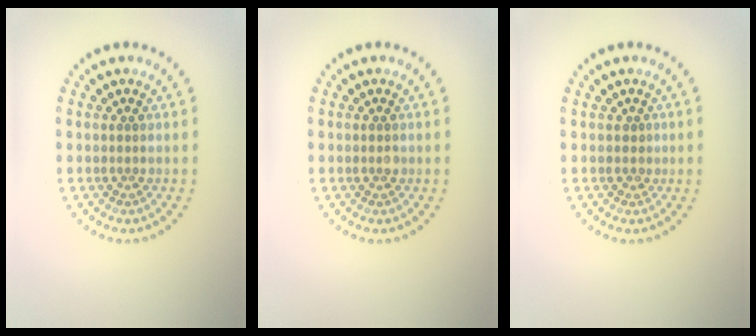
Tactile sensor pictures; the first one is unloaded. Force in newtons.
{"total": 0.9, "press": 0.8, "slide": 0.1}
{"total": 0.5, "press": 0.2, "slide": 0.5}